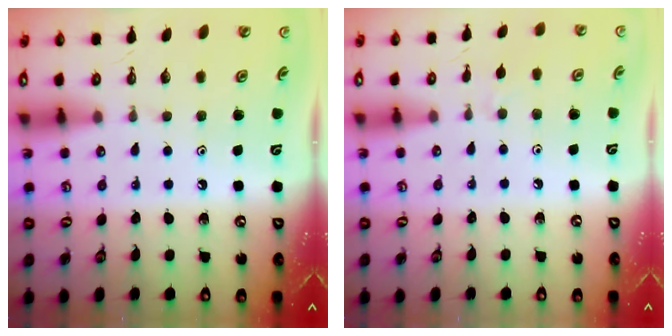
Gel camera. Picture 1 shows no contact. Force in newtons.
{"total": 4.4, "press": 4.4, "slide": 0.6}